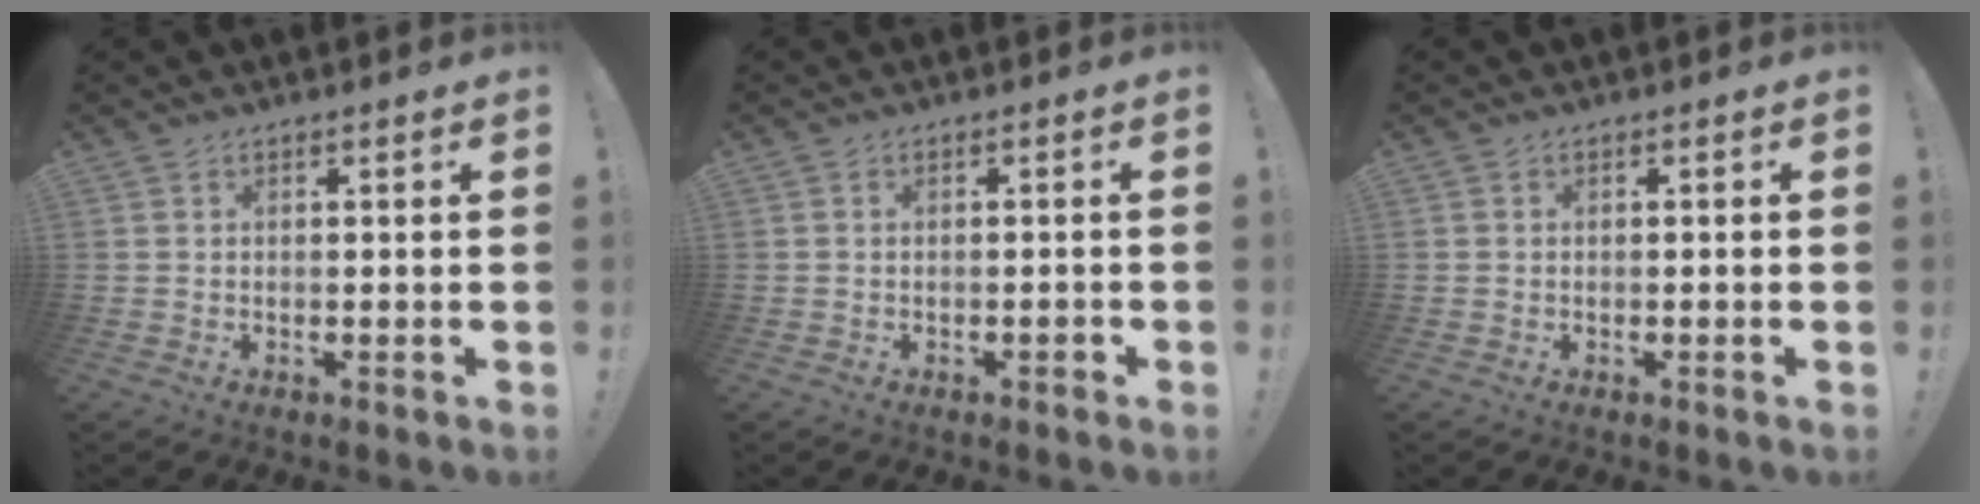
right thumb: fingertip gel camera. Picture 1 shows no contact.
{"total": 1.5, "force": [-1.0, 0.3, 1.1], "torque": [-0.014, 0.003, -0.017]}
{"total": 0.7, "force": [-0.6, 0.2, 0.0], "torque": [0.002, -0.001, -0.011]}